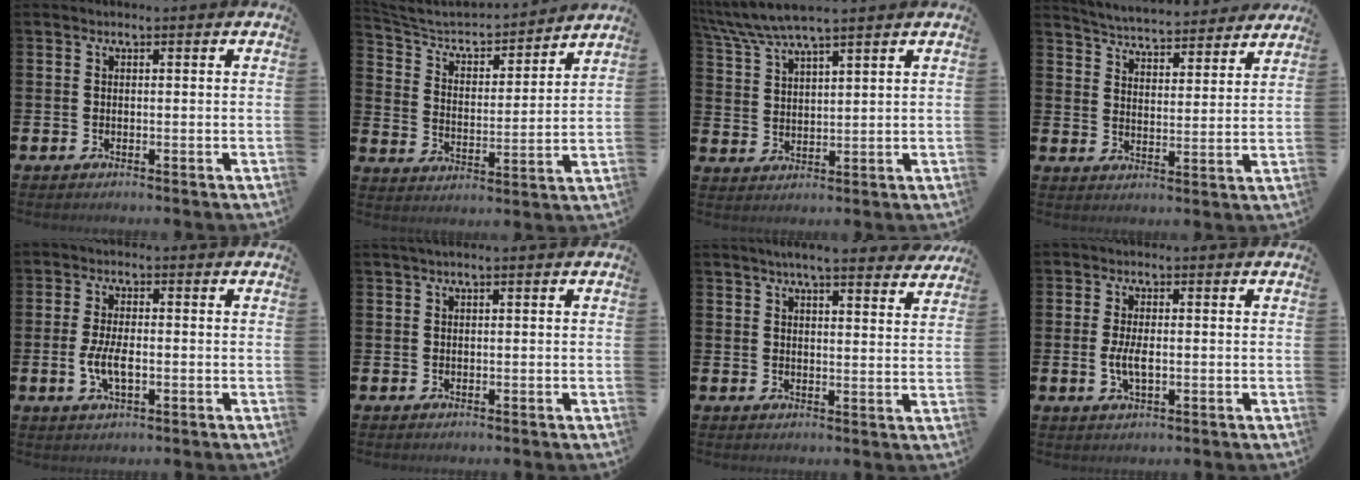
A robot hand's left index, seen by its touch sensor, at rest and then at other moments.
{"total": 5.0, "force": [4.6, 1.5, 1.3], "torque": [-0.053, -0.041, 0.070]}
{"total": 6.0, "force": [5.5, 0.5, 2.4], "torque": [-0.064, -0.021, 0.099]}
{"total": 5.4, "force": [5.3, 0.6, 0.3], "torque": [-0.022, -0.045, 0.090]}
{"total": 4.2, "force": [-0.7, 1.8, 3.7], "torque": [-0.066, 0.000, -0.016]}
{"total": 0.8, "force": [0.4, 0.0, 0.6], "torque": [-0.015, 0.002, 0.008]}
{"total": 5.5, "force": [5.1, 0.0, 1.9], "torque": [-0.036, -0.025, 0.089]}
{"total": 3.3, "force": [-0.3, 1.4, 3.0], "torque": [-0.051, 0.000, -0.007]}